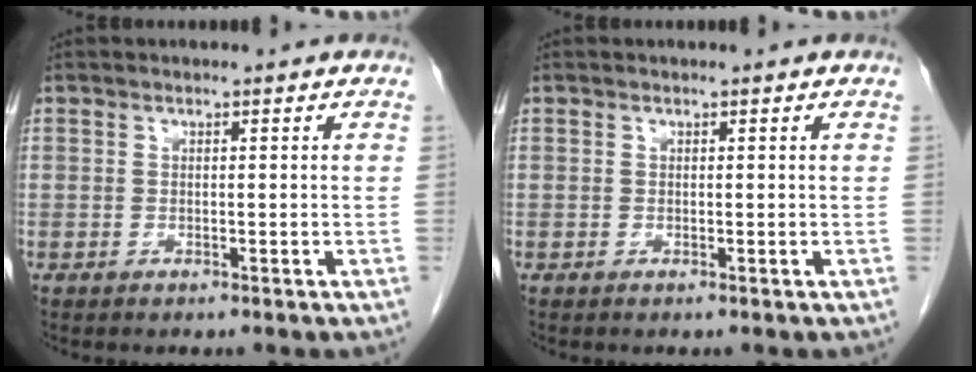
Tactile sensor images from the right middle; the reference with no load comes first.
{"total": 0.0}